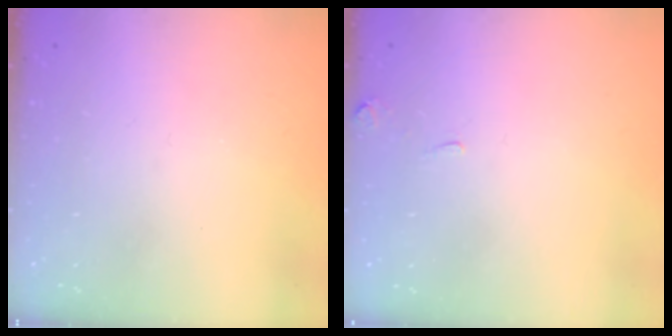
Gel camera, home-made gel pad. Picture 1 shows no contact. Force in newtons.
{"total": 1.1, "press": 1.0, "slide": 0.5}